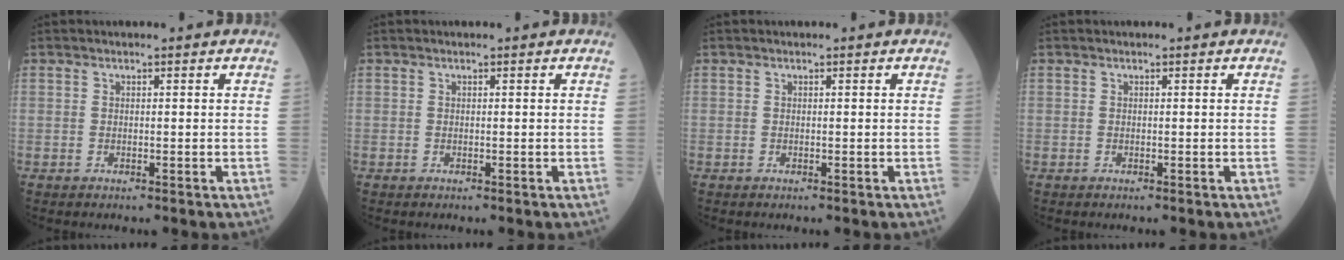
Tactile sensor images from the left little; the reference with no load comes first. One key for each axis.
{"total": 0.0}
{"total": 0.0}
{"total": 0.0}